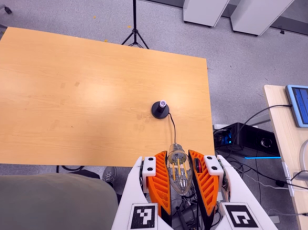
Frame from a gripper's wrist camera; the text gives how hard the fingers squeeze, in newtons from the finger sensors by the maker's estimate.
{"total": 21.4, "left": 22.8, "right": 20.1}